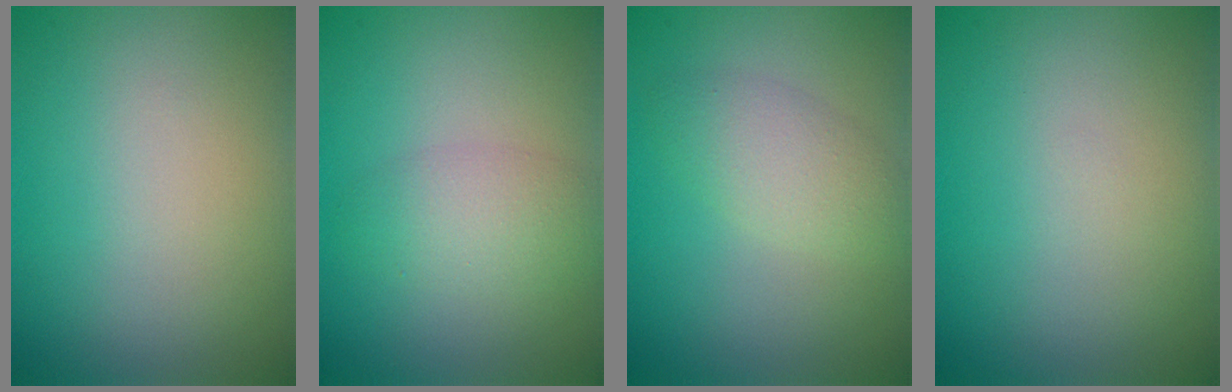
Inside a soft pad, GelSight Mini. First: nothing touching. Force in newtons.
{"total": 3.0, "press": 3.0, "slide": 0.1}
{"total": 2.9, "press": 2.9, "slide": 0.1}
{"total": 0.0}